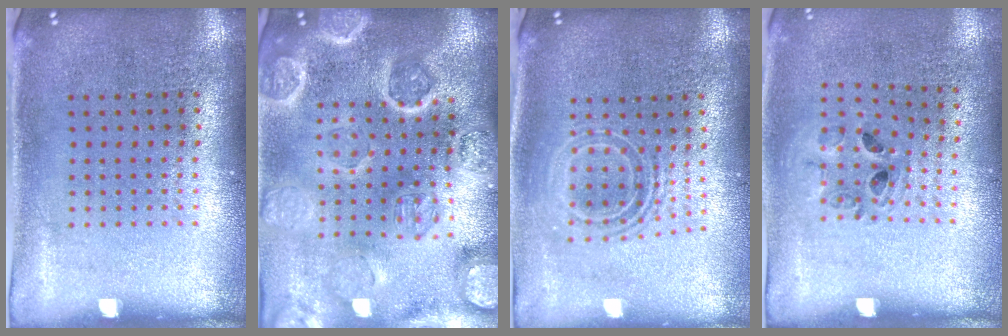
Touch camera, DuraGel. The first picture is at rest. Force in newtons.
{"total": 4.6, "press": 4.1, "slide": 2.0}
{"total": 1.6, "press": 1.2, "slide": 1.0}
{"total": 0.9, "press": 0.8, "slide": 0.3}